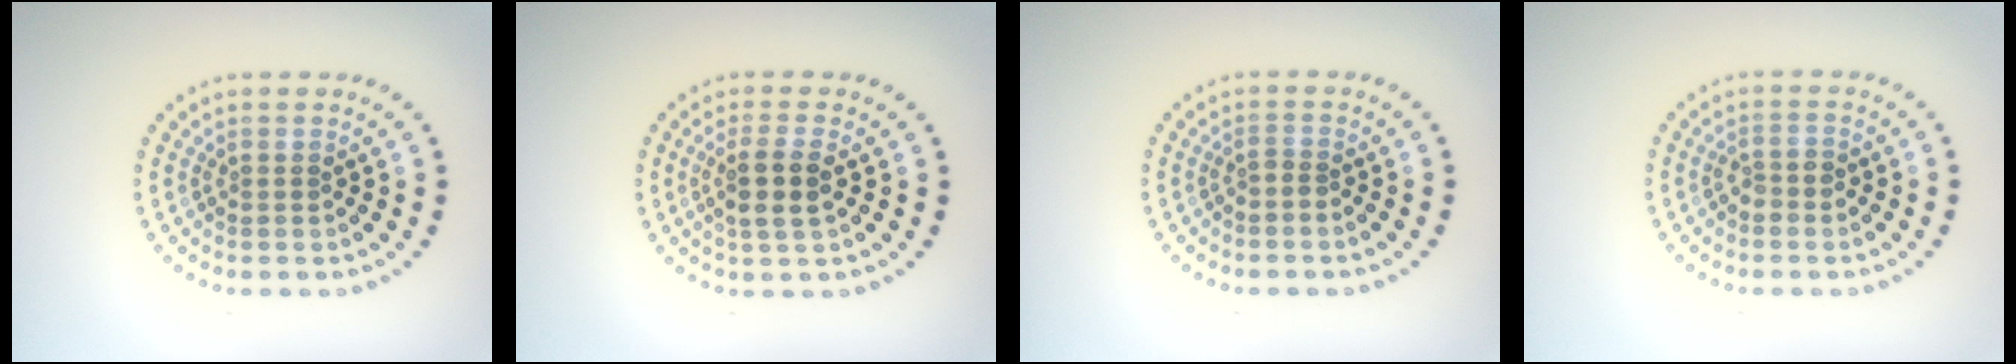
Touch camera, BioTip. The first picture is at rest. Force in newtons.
{"total": 2.9, "press": 2.6, "slide": 1.3}
{"total": 0.5, "press": 0.3, "slide": 0.4}
{"total": 1.3, "press": 1.2, "slide": 0.6}